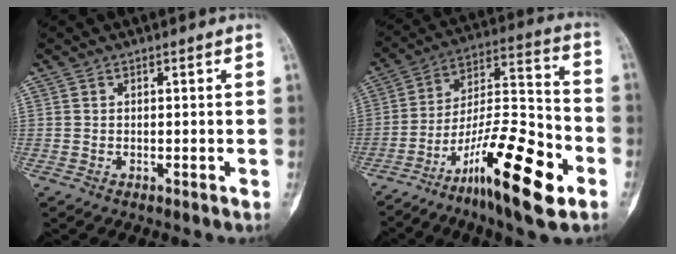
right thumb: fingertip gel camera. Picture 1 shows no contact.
{"total": 21.0, "force": [-10.3, 5.5, 17.5], "torque": [-0.305, 0.067, -0.171]}